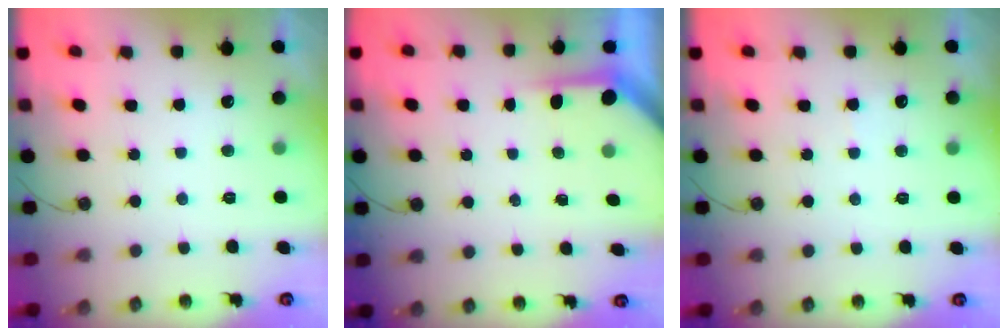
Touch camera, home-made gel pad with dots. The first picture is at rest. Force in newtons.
{"total": 3.8, "press": 3.8, "slide": 0.3}
{"total": 2.7, "press": 2.7, "slide": 0.3}